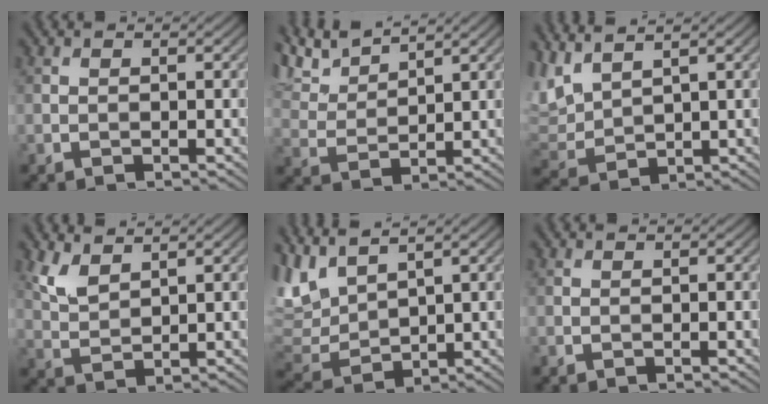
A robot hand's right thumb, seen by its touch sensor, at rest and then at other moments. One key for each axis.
{"total": 6.3, "fx": 5.1, "fy": 1.6, "fz": 3.2, "tx": -0.082, "ty": 0.011, "tz": 0.105}
{"total": 5.6, "fx": 4.5, "fy": 1.7, "fz": 2.8, "tx": -0.085, "ty": 0.010, "tz": 0.094}
{"total": 3.9, "fx": 2.7, "fy": 1.5, "fz": 2.4, "tx": -0.067, "ty": -0.001, "tz": 0.063}
{"total": 7.7, "fx": 5.6, "fy": 2.7, "fz": 4.6, "tx": -0.139, "ty": 0.009, "tz": 0.114}
{"total": 0.0}